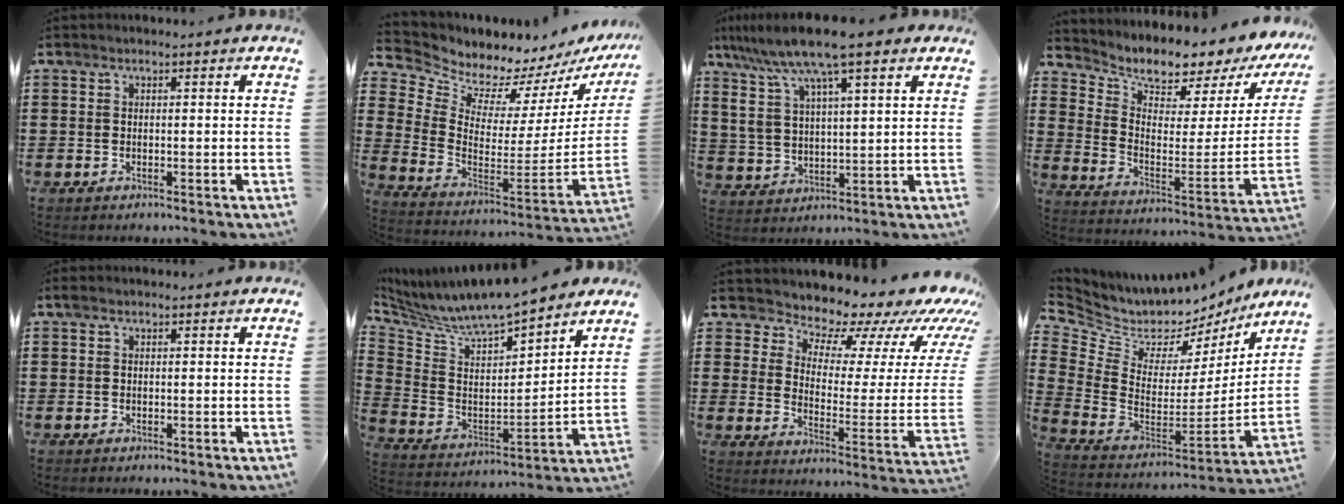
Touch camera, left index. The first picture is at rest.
{"total": 5.8, "force": [5.6, 1.6, -0.7], "torque": [-0.033, -0.062, 0.095]}
{"total": 11.3, "force": [8.1, 1.7, 7.7], "torque": [-0.169, -0.023, 0.141]}
{"total": 4.3, "force": [4.1, 1.1, 0.7], "torque": [-0.029, -0.055, 0.061]}
{"total": 0.0}
{"total": 7.9, "force": [7.4, 1.5, 2.4], "torque": [-0.084, -0.055, 0.125]}
{"total": 8.5, "force": [7.8, 2.6, 2.1], "torque": [-0.042, -0.084, 0.126]}
{"total": 6.2, "force": [5.2, 3.3, 0.6], "torque": [-0.056, -0.057, 0.090]}